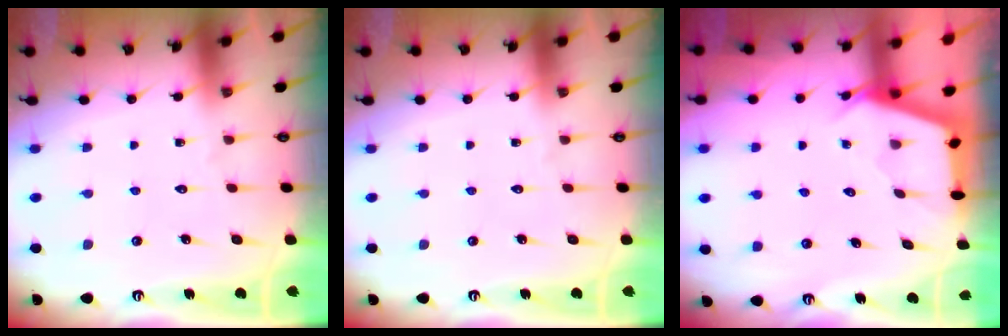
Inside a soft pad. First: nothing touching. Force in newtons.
{"total": 0.0}
{"total": 2.7, "press": 2.7, "slide": 0.3}